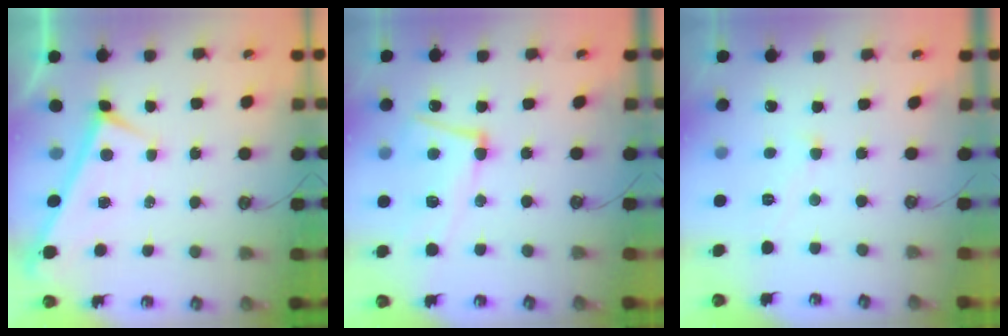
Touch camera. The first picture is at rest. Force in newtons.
{"total": 8.9, "press": 8.6, "slide": 2.1}
{"total": 3.6, "press": 3.6, "slide": 0.1}